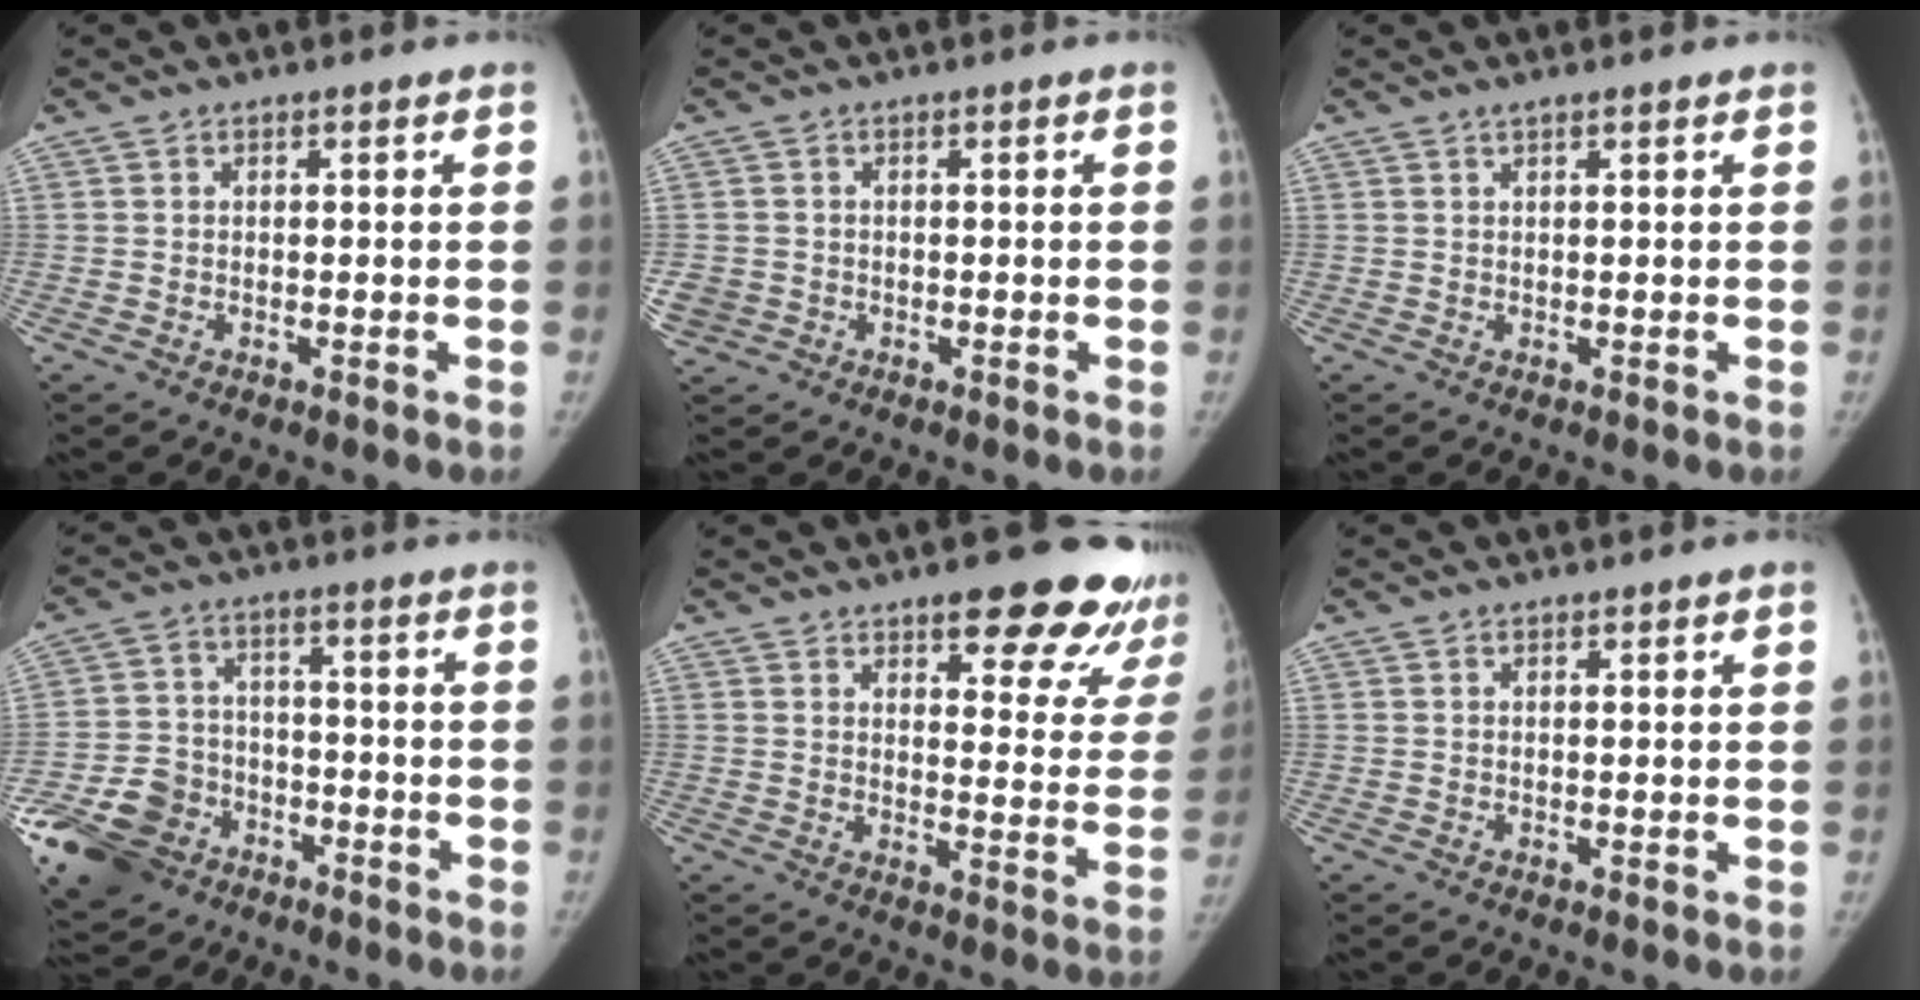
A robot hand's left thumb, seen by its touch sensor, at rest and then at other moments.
{"total": 3.9, "force": [-0.9, 3.5, 1.3], "torque": [-0.029, 0.006, -0.012]}
{"total": 1.1, "force": [0.8, 0.1, 0.7], "torque": [-0.015, 0.003, 0.015]}
{"total": 14.0, "force": [-7.5, 10.6, 5.3], "torque": [-0.098, 0.039, -0.128]}
{"total": 19.3, "force": [13.7, 6.6, 11.9], "torque": [-0.099, -0.072, 0.160]}
{"total": 1.0, "force": [0.6, 0.2, 0.7], "torque": [-0.009, -0.001, 0.011]}